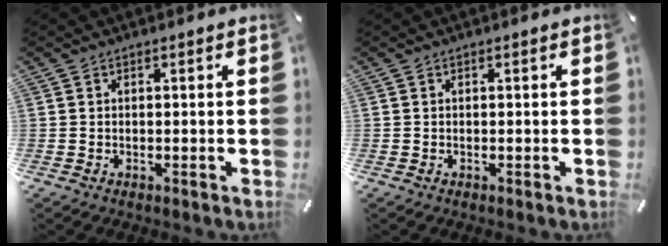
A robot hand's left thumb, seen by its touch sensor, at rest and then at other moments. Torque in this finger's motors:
{"motor_torque": [0.01, 0.02, 0.00, 0.00, 0.00]}